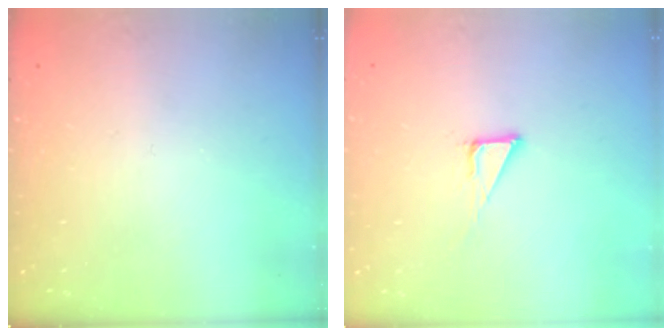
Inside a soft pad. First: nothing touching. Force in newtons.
{"total": 3.9, "press": 3.9, "slide": 0.2}